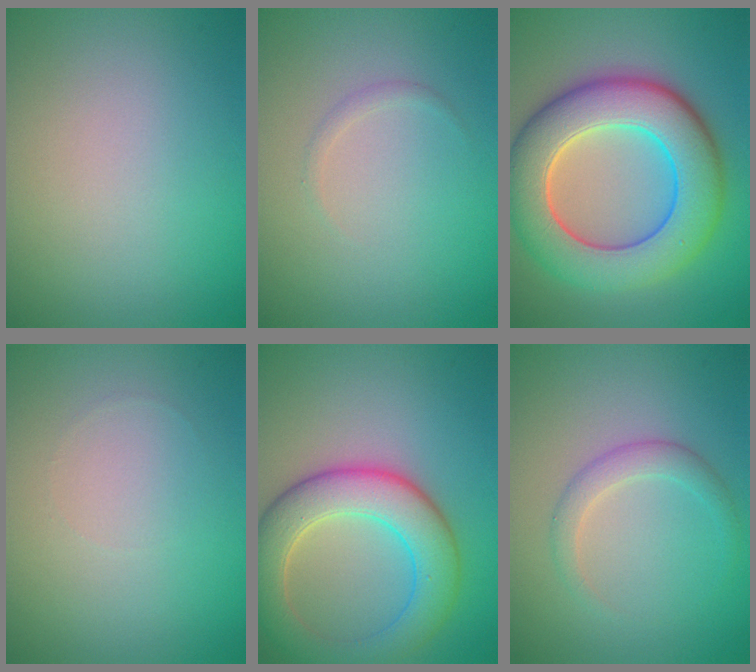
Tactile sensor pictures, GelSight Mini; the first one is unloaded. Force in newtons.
{"total": 0.6, "press": 0.6, "slide": 0.0}
{"total": 10.7, "press": 10.7, "slide": 0.6}
{"total": 0.0}
{"total": 7.0, "press": 6.9, "slide": 0.3}
{"total": 2.0, "press": 2.0, "slide": 0.0}